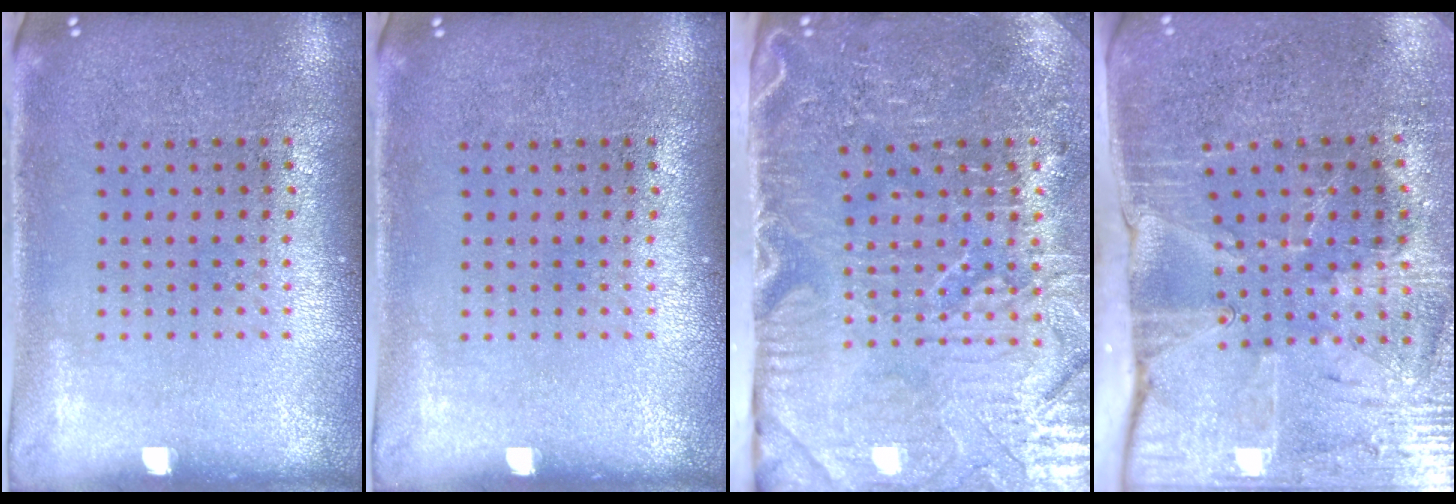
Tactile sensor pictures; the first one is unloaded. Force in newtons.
{"total": 0.0}
{"total": 5.1, "press": 4.3, "slide": 2.7}
{"total": 4.3, "press": 3.6, "slide": 2.3}